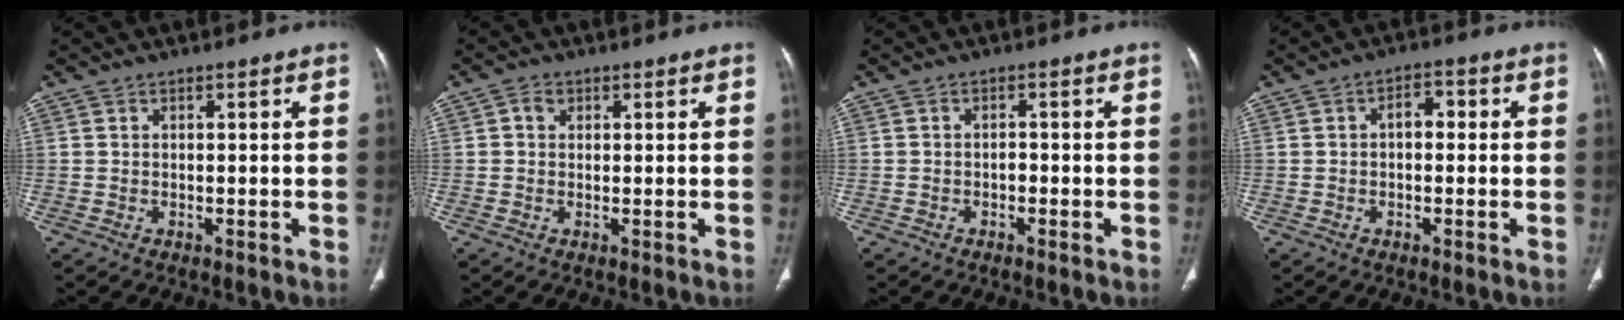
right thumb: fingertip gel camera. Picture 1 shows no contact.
{"total": 1.9, "force": [0.6, 1.6, 0.8], "torque": [-0.007, 0.002, 0.008]}
{"total": 1.1, "force": [-0.5, 0.7, 0.7], "torque": [-0.003, 0.004, -0.012]}
{"total": 3.4, "force": [0.0, 2.2, 2.6], "torque": [-0.025, 0.015, -0.007]}